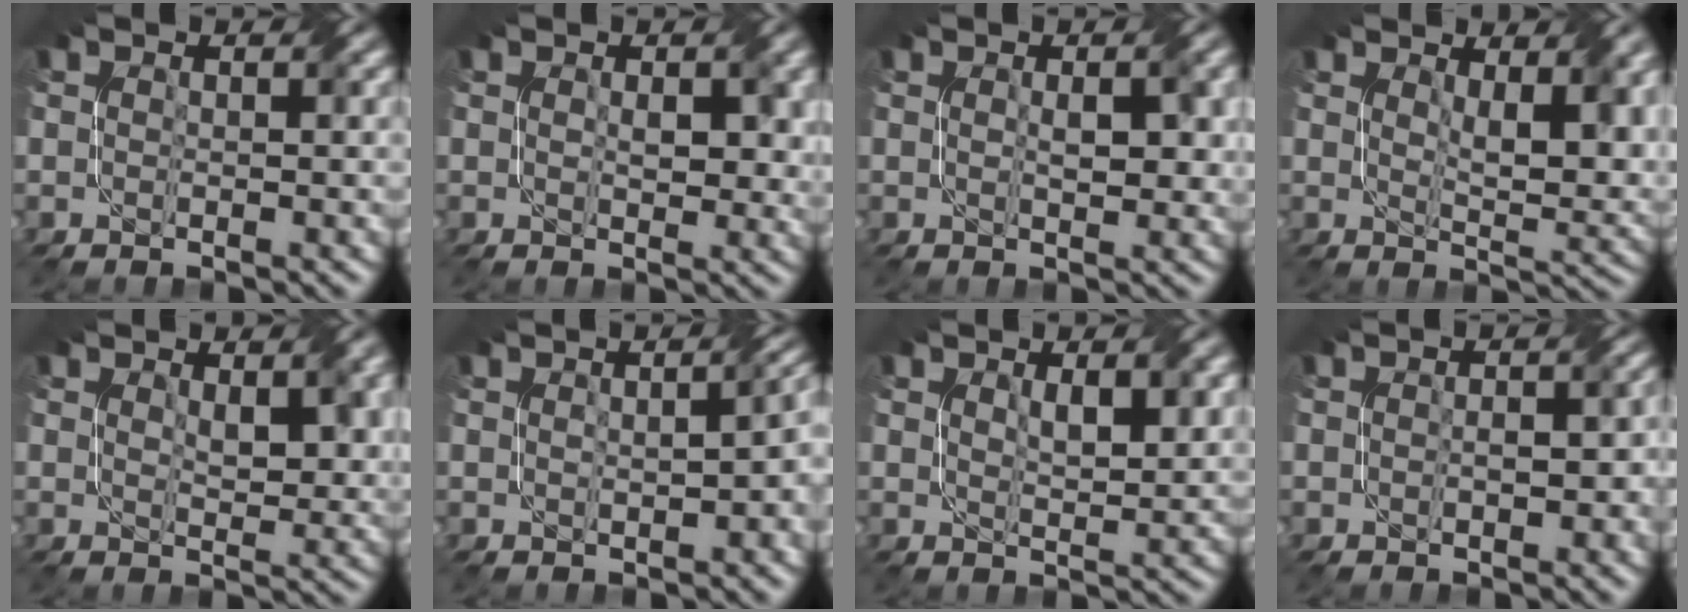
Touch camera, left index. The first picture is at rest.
{"total": 2.6, "force": [0.7, 1.4, 2.1], "torque": [-0.029, 0.001, 0.020]}
{"total": 2.6, "force": [0.7, 0.9, 2.3], "torque": [-0.037, 0.006, 0.018]}
{"total": 5.4, "force": [2.6, 1.8, 4.4], "torque": [-0.069, -0.003, 0.055]}
{"total": 3.0, "force": [1.5, 1.1, 2.3], "torque": [-0.036, 0.002, 0.037]}
{"total": 5.1, "force": [-0.1, 2.6, 4.4], "torque": [-0.039, 0.002, 0.015]}
{"total": 2.5, "force": [1.4, 0.8, 1.9], "torque": [-0.029, 0.003, 0.034]}
{"total": 2.8, "force": [-0.4, 1.8, 2.1], "torque": [-0.016, 0.004, 0.008]}